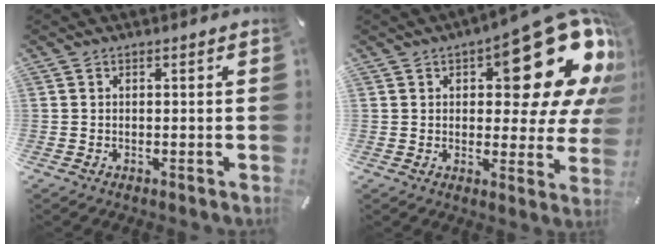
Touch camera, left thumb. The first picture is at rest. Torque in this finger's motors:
{"motor_torque": [0.82, 3.15, 2.77, 0.00, 0.39]}